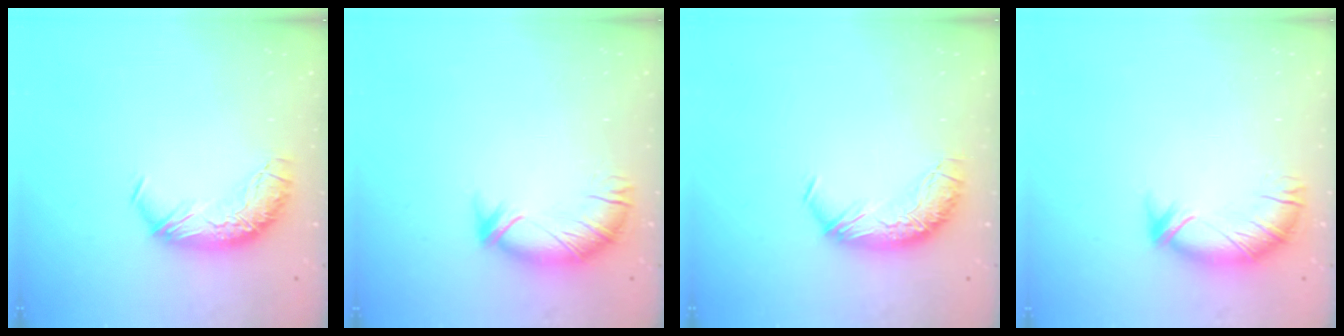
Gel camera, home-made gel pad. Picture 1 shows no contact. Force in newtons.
{"total": 2.9, "press": 2.8, "slide": 0.9}
{"total": 0.0}
{"total": 2.9, "press": 2.8, "slide": 0.9}